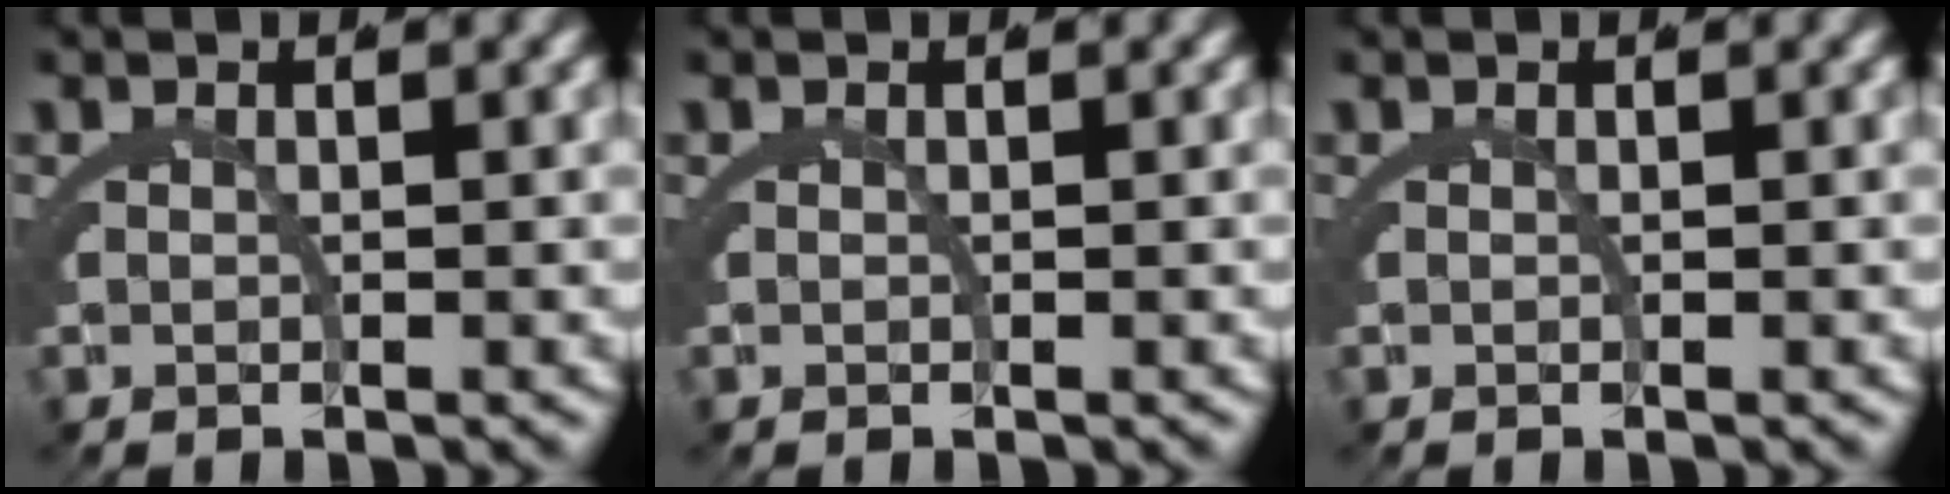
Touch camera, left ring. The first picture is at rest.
{"total": 0.0}
{"total": 0.0}